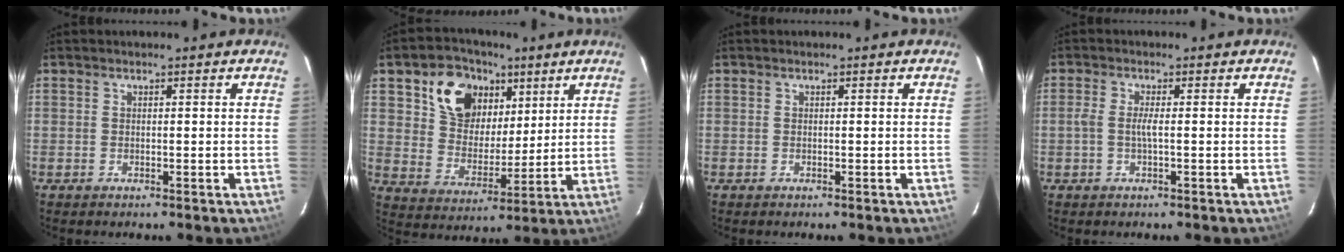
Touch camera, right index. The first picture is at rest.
{"total": 14.1, "force": [7.1, 10.2, 6.8], "torque": [-0.143, 0.032, 0.135]}
{"total": 0.0}
{"total": 2.2, "force": [-0.5, 0.0, 2.2], "torque": [-0.045, 0.001, -0.011]}